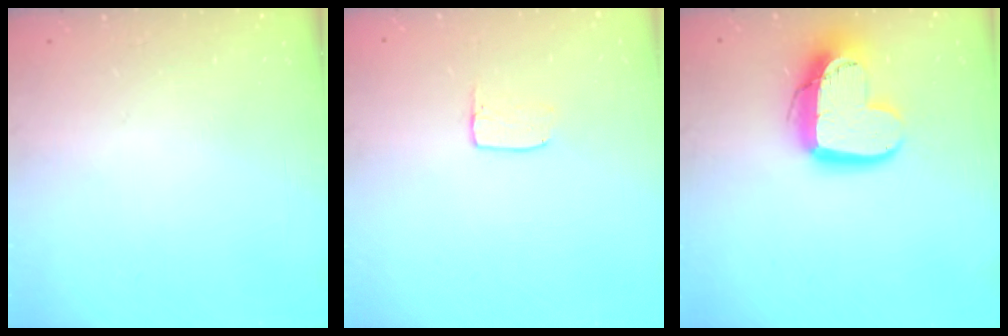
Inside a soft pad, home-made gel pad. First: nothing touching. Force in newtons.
{"total": 4.1, "press": 4.1, "slide": 0.3}
{"total": 15.8, "press": 15.8, "slide": 1.3}